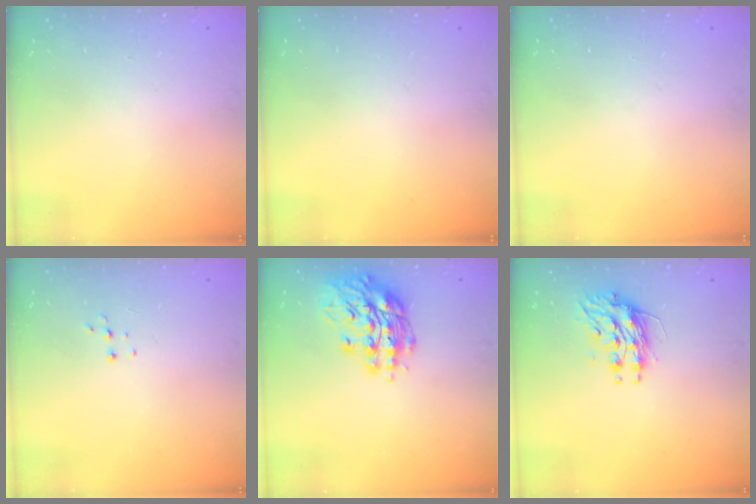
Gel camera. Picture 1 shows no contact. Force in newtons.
{"total": 0.0}
{"total": 0.0}
{"total": 3.7, "press": 3.7, "slide": 0.3}
{"total": 15.2, "press": 15.2, "slide": 0.8}
{"total": 10.2, "press": 10.2, "slide": 0.7}